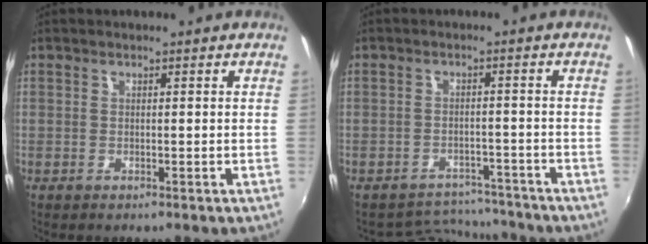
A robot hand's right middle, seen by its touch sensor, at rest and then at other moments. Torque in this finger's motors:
{"motor_torque": [-0.51, -0.57, -0.04, -0.07]}